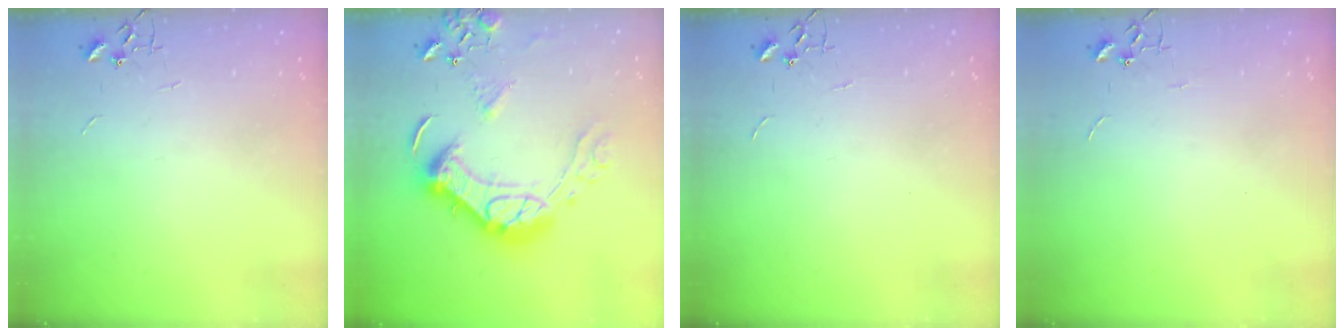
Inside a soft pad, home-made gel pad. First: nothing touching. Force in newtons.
{"total": 20.8, "press": 20.7, "slide": 1.7}
{"total": 0.0}
{"total": 0.0}